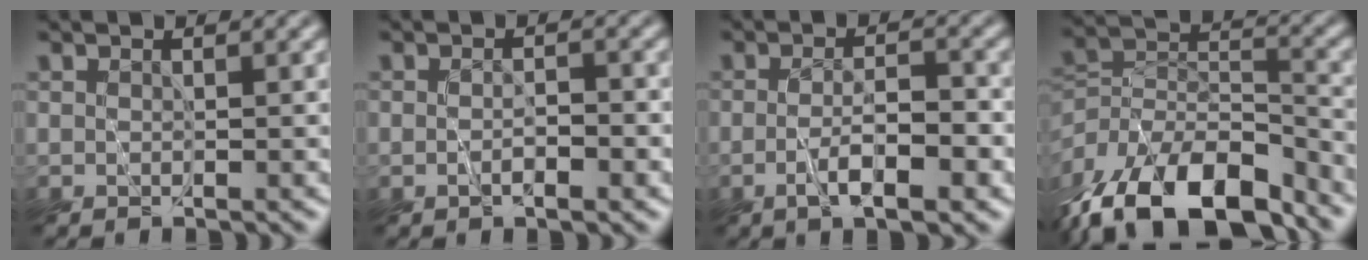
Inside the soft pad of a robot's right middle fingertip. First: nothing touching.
{"total": 1.9, "force": [-0.7, 0.8, 1.5], "torque": [-0.026, -0.003, -0.014]}
{"total": 4.0, "force": [-1.6, 1.1, 3.5], "torque": [-0.059, -0.002, -0.029]}
{"total": 13.3, "force": [-9.2, 6.6, 7.1], "torque": [-0.153, 0.001, -0.160]}